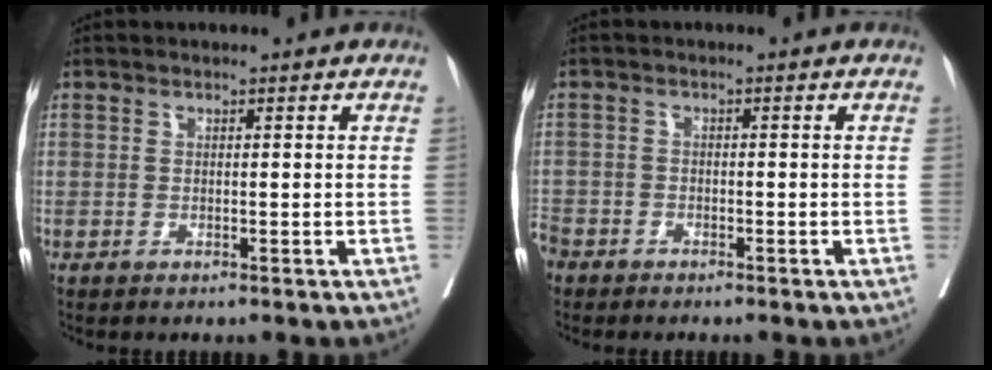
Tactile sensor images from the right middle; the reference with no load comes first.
{"total": 4.1, "force": [-3.4, 2.2, 0.5], "torque": [-0.018, -0.002, -0.071]}